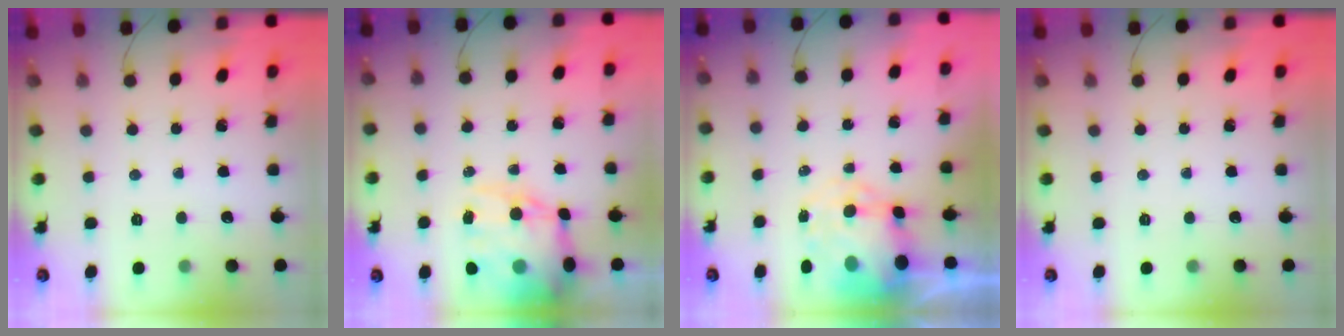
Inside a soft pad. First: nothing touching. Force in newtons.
{"total": 16.9, "press": 16.4, "slide": 3.9}
{"total": 10.2, "press": 9.9, "slide": 2.3}
{"total": 0.0}